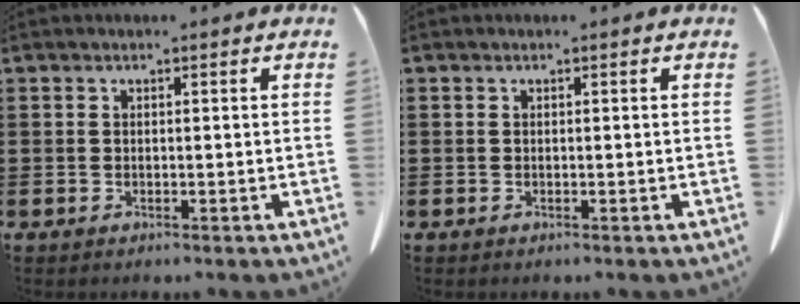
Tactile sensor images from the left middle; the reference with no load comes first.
{"total": 0.0}